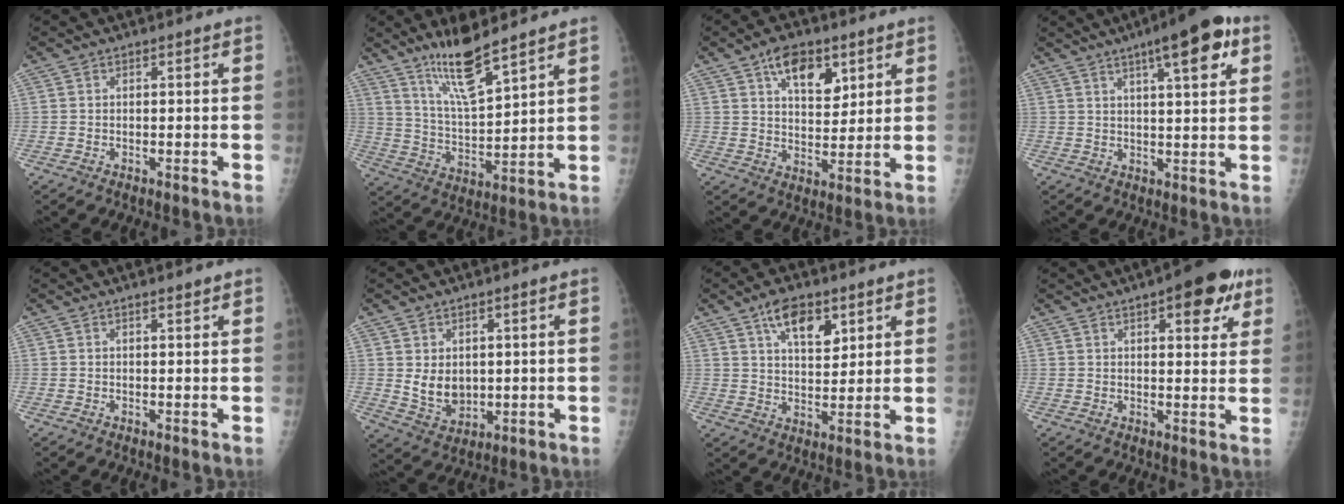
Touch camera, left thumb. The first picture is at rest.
{"total": 11.1, "force": [8.4, 1.6, 7.0], "torque": [-0.127, -0.062, 0.167]}
{"total": 9.7, "force": [5.0, 5.3, 6.4], "torque": [-0.073, -0.027, 0.083]}
{"total": 11.4, "force": [5.5, 2.5, 9.7], "torque": [-0.126, -0.007, 0.073]}
{"total": 0.5, "force": [0.4, 0.1, 0.3], "torque": [-0.003, -0.003, 0.007]}
{"total": 6.4, "force": [0.8, 4.8, 4.1], "torque": [-0.049, -0.017, 0.034]}
{"total": 8.8, "force": [4.8, 4.4, 6.0], "torque": [-0.075, -0.026, 0.082]}
{"total": 10.2, "force": [5.2, 3.9, 7.8], "torque": [-0.068, -0.014, 0.059]}